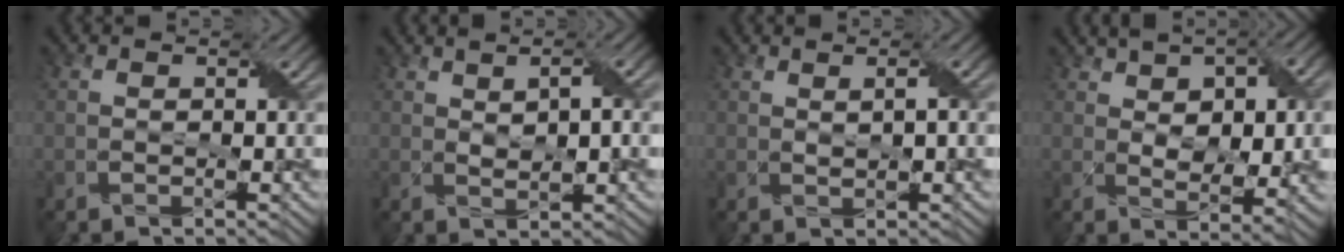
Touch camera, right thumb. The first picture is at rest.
{"total": 4.5, "force": [1.4, 1.6, 4.0], "torque": [-0.062, 0.004, 0.025]}
{"total": 1.9, "force": [0.8, 0.3, 1.7], "torque": [-0.024, -0.003, 0.018]}
{"total": 12.1, "force": [3.8, 5.8, 9.9], "torque": [-0.175, 0.010, 0.063]}